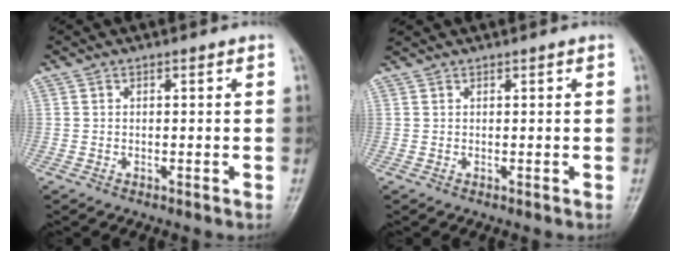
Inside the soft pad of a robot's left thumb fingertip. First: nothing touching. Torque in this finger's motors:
{"motor_torque": [-0.49, 0.24, -0.20, -0.09, 0.01]}